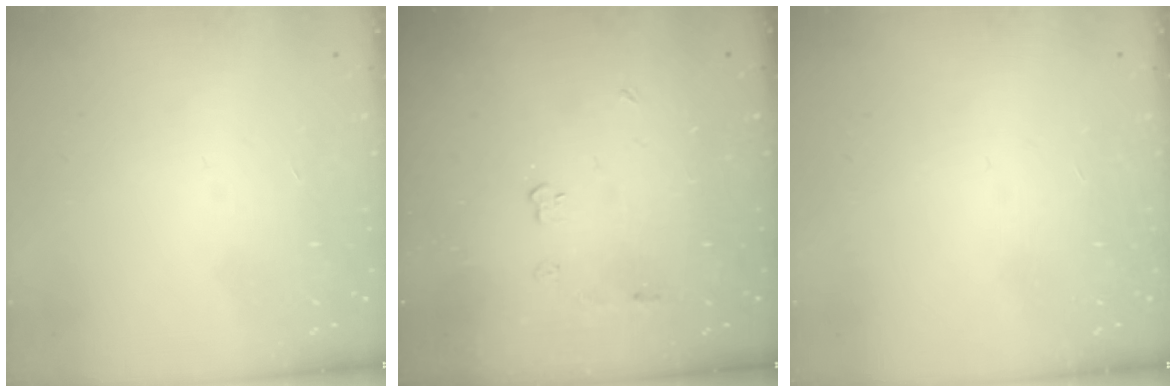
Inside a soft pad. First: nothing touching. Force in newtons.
{"total": 4.0, "press": 3.9, "slide": 0.5}
{"total": 0.0}